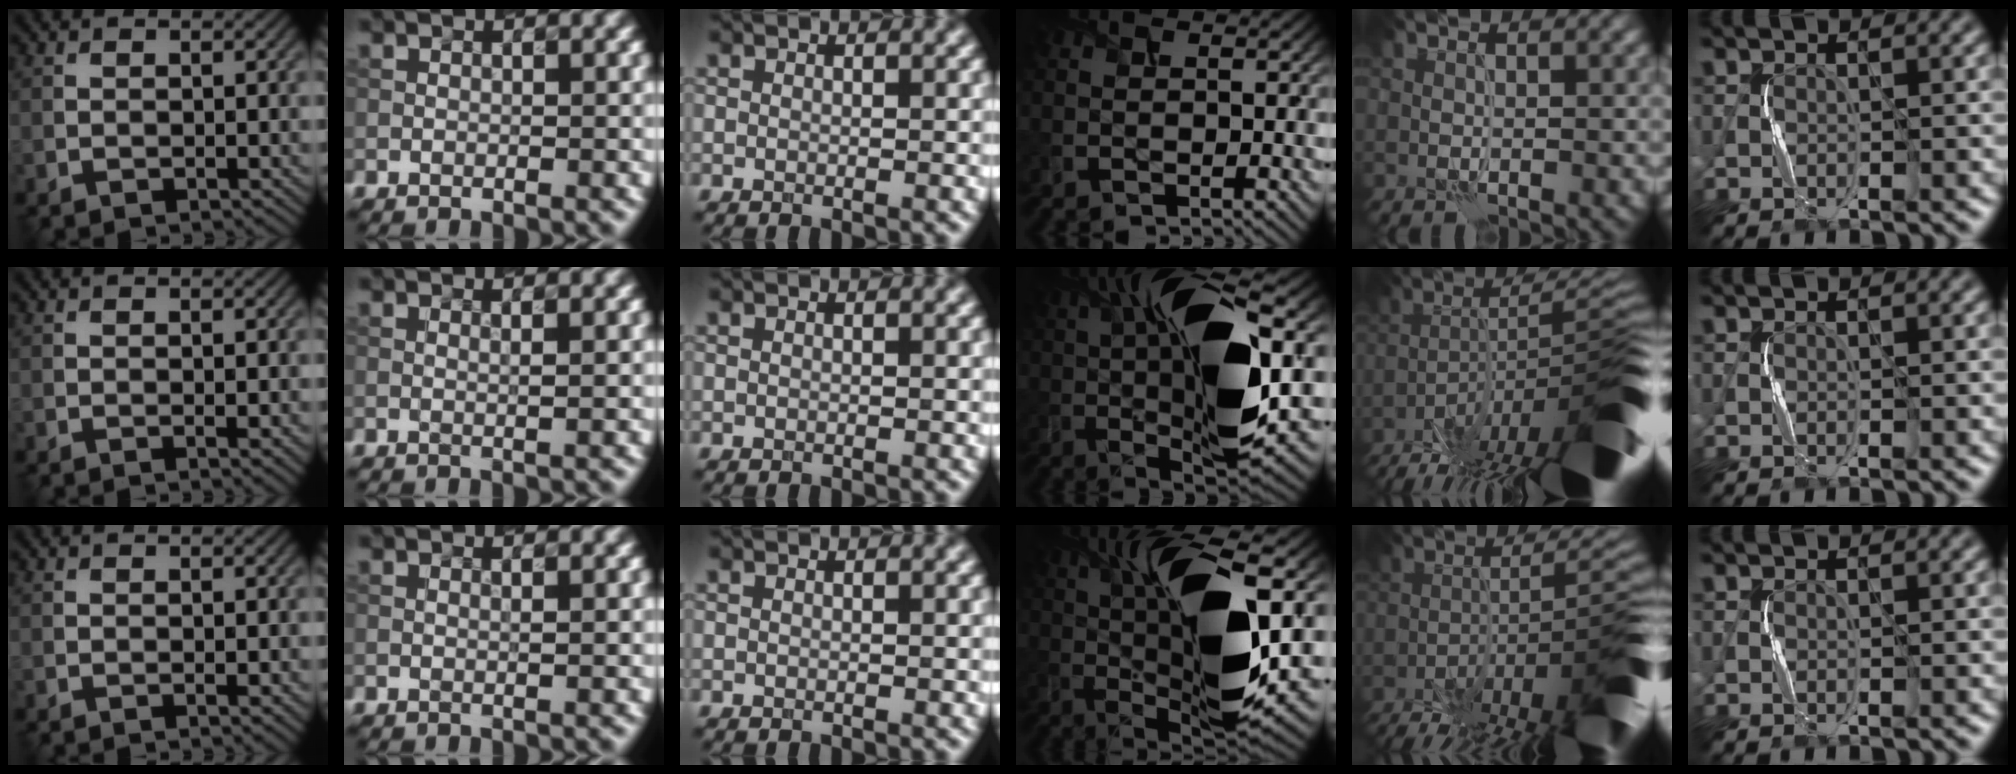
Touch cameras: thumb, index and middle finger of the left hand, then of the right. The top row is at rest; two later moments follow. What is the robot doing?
{"motion": "squeeze", "object": "paper clamp"}